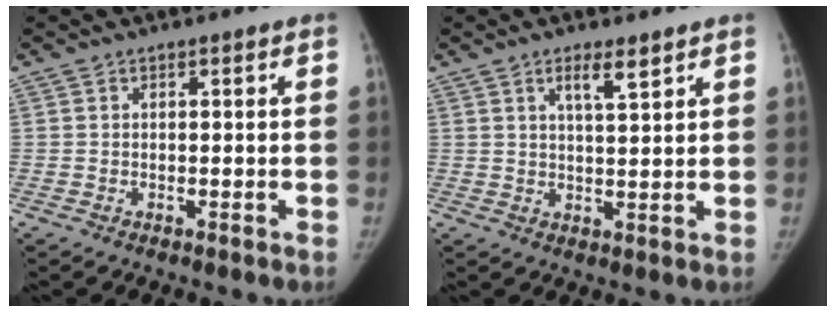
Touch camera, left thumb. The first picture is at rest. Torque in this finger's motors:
{"motor_torque": [-0.02, 0.05, 0.05, 0.26, 0.01]}